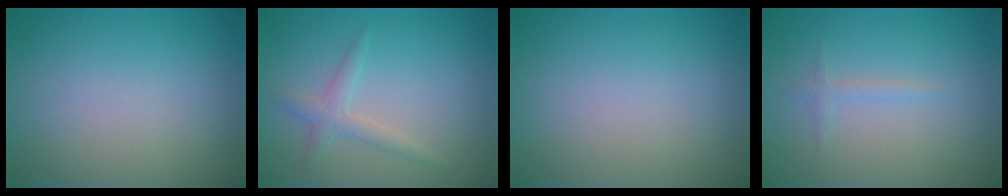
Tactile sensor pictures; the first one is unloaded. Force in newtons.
{"total": 1.9, "press": 1.9, "slide": 0.1}
{"total": 0.0}
{"total": 0.8, "press": 0.8, "slide": 0.0}